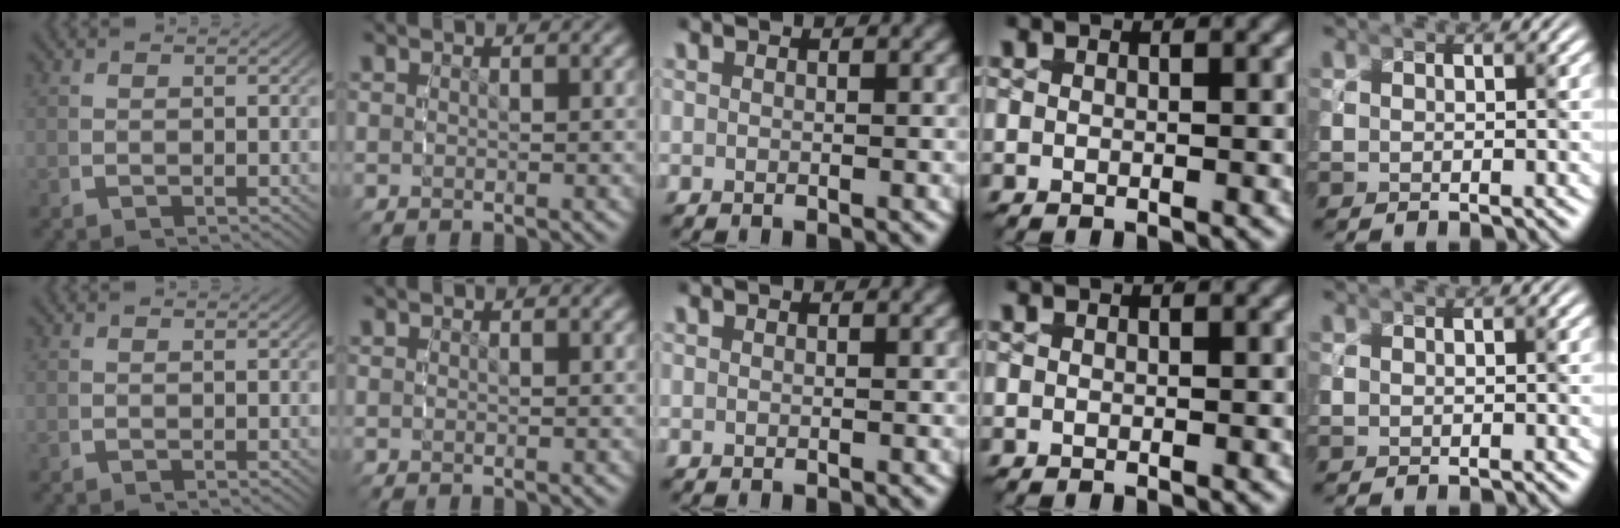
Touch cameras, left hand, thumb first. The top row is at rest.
{}